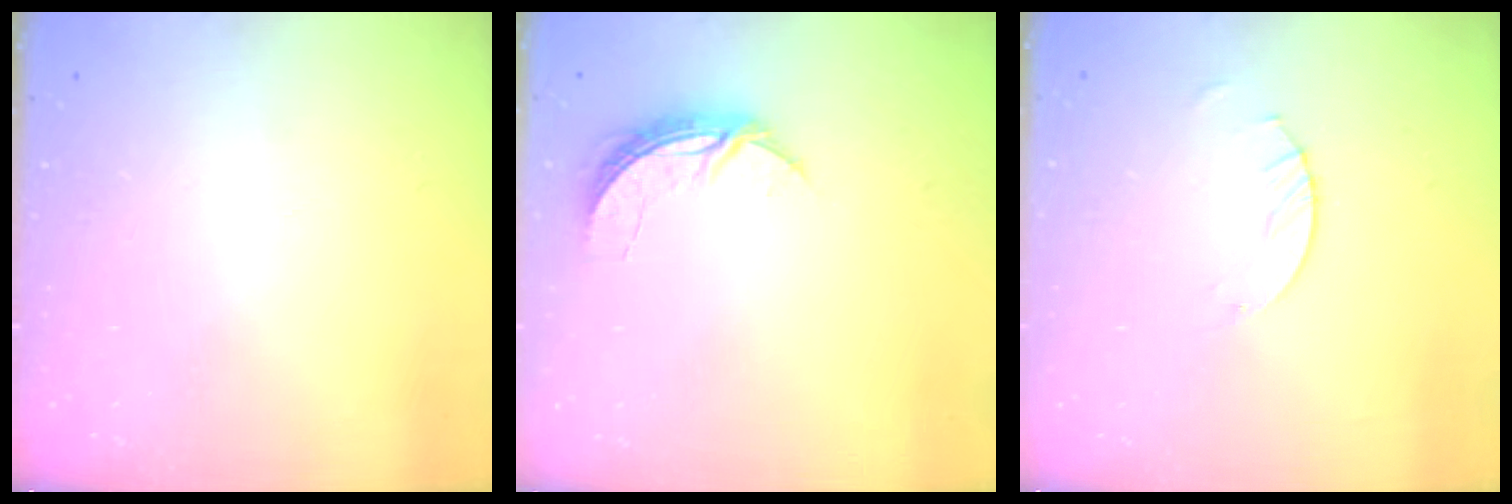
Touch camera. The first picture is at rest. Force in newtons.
{"total": 5.6, "press": 5.6, "slide": 0.5}
{"total": 2.0, "press": 2.0, "slide": 0.2}